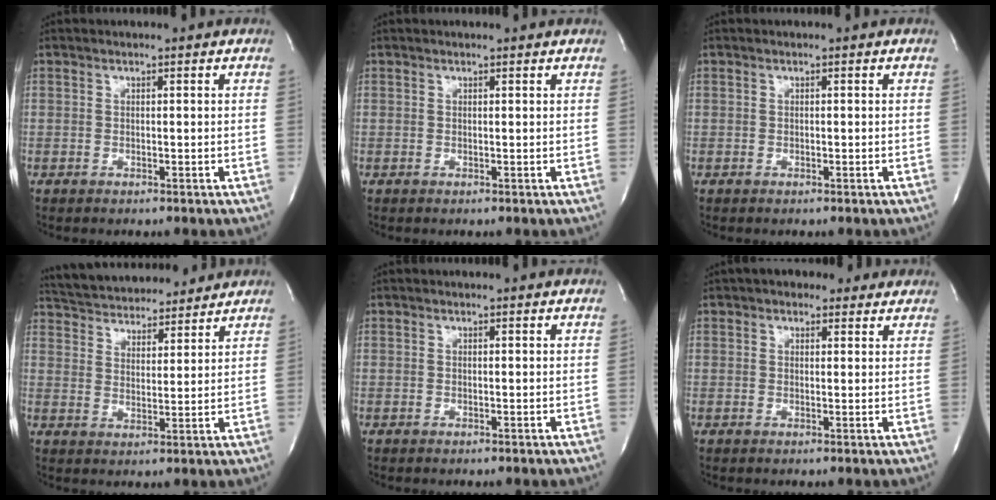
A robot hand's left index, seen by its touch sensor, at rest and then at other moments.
{"total": 1.5, "force": [1.5, 0.1, 0.4], "torque": [-0.016, 0.009, 0.014]}
{"total": 0.0}
{"total": 16.8, "force": [15.7, 3.8, 4.7], "torque": [-0.087, 0.026, 0.238]}
{"total": 1.7, "force": [1.6, 0.1, 0.4], "torque": [-0.015, 0.008, 0.015]}
{"total": 6.3, "force": [5.0, 2.8, 2.7], "torque": [-0.031, 0.021, 0.065]}